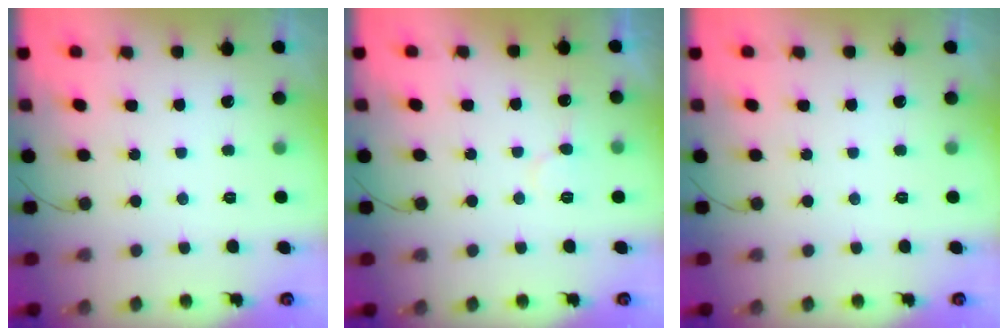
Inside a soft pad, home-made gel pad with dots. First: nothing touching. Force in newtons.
{"total": 6.0, "press": 6.0, "slide": 0.4}
{"total": 0.0}